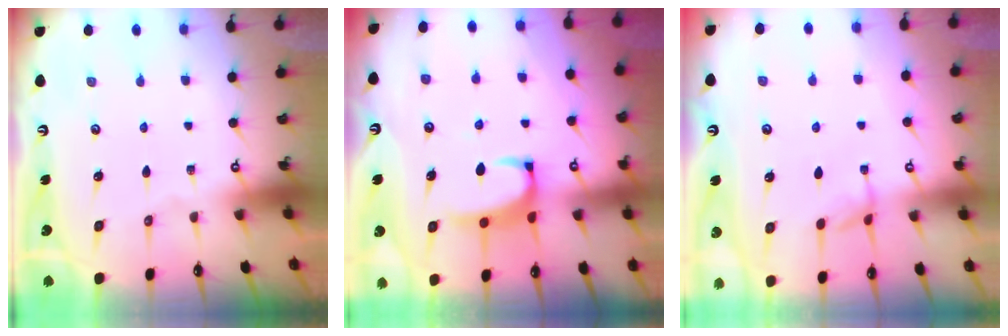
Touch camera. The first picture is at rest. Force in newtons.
{"total": 2.5, "press": 2.4, "slide": 0.8}
{"total": 2.6, "press": 2.6, "slide": 0.5}